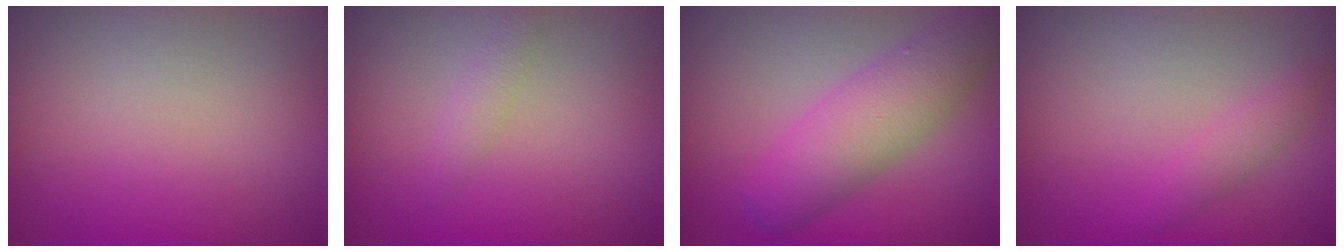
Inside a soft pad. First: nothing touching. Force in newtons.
{"total": 1.2, "press": 1.2, "slide": 0.0}
{"total": 5.7, "press": 5.7, "slide": 0.2}
{"total": 1.5, "press": 1.4, "slide": 0.1}